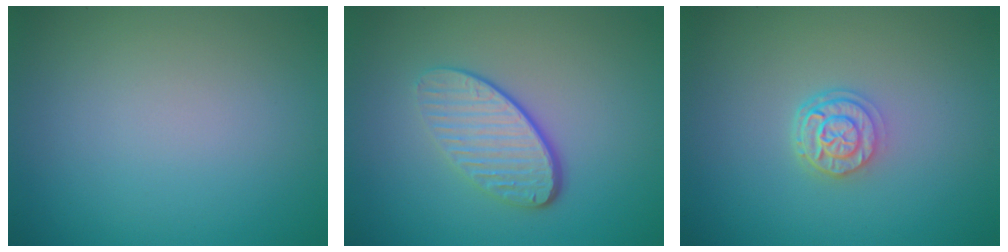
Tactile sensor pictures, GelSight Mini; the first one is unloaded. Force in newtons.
{"total": 4.1, "press": 3.0, "slide": 2.8}
{"total": 2.9, "press": 2.3, "slide": 1.8}